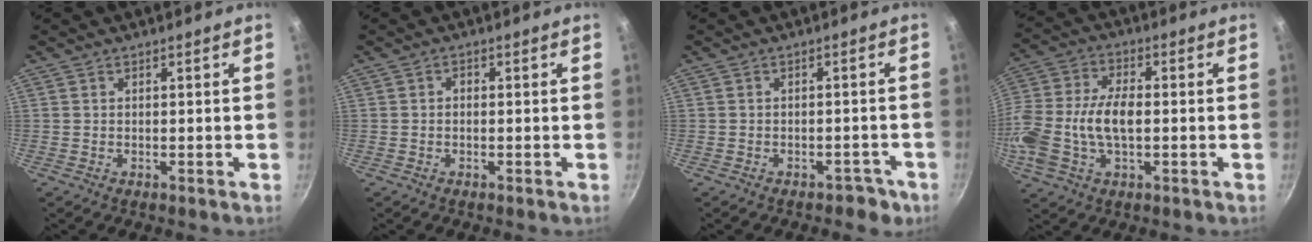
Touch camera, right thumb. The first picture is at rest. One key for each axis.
{"total": 0.8, "fx": -0.2, "fy": 0.6, "fz": 0.6, "tx": -0.003, "ty": 0.003, "tz": -0.006}
{"total": 3.6, "fx": -2.7, "fy": 2.2, "fz": 1.0, "tx": -0.002, "ty": 0.025, "tz": -0.032}
{"total": 16.9, "fx": -1.9, "fy": 9.4, "fz": 13.9, "tx": -0.328, "ty": 0.013, "tz": -0.033}